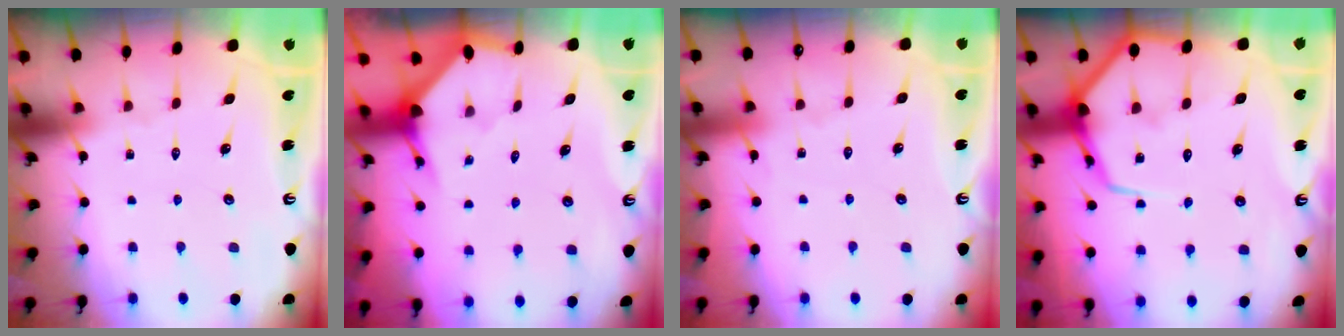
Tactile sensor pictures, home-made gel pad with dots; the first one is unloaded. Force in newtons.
{"total": 2.9, "press": 2.9, "slide": 0.3}
{"total": 2.6, "press": 2.6, "slide": 0.5}
{"total": 11.0, "press": 10.9, "slide": 1.1}